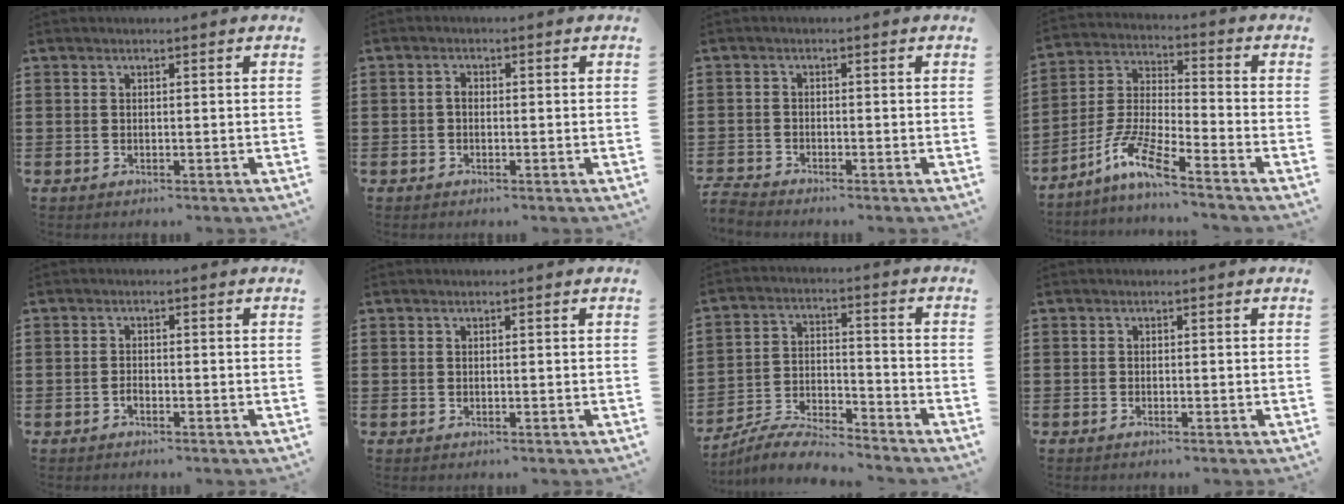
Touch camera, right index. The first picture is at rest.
{"total": 1.3, "force": [-0.3, 0.8, 1.0], "torque": [-0.019, 0.002, -0.007]}
{"total": 1.8, "force": [-1.8, -0.2, 0.0], "torque": [-0.005, -0.002, -0.038]}
{"total": 8.7, "force": [-6.2, 0.7, 6.0], "torque": [-0.147, -0.017, -0.126]}
{"total": 1.0, "force": [-0.8, 0.4, 0.5], "torque": [-0.012, -0.004, -0.013]}
{"total": 0.0}
{"total": 6.6, "force": [-6.4, 0.6, 1.6], "torque": [-0.035, 0.006, -0.124]}
{"total": 0.5, "force": [-0.5, -0.2, 0.2], "torque": [-0.006, -0.006, -0.008]}